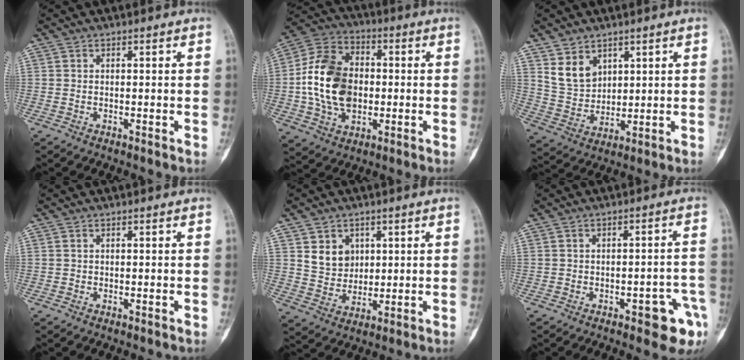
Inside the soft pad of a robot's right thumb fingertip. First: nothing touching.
{"total": 17.7, "force": [-1.2, 12.3, 12.6], "torque": [-0.221, 0.024, -0.024]}
{"total": 7.3, "force": [4.1, 5.0, 3.2], "torque": [-0.041, -0.028, 0.094]}
{"total": 0.0}
{"total": 6.8, "force": [2.5, 5.6, 3.0], "torque": [-0.026, -0.017, 0.053]}
{"total": 8.6, "force": [-3.9, 3.1, 7.0], "torque": [-0.063, 0.026, -0.041]}